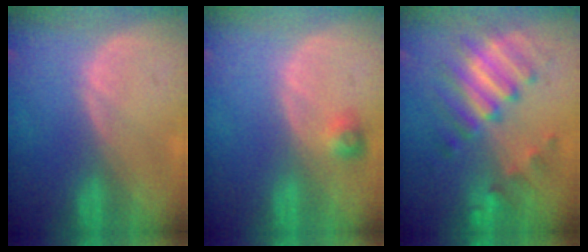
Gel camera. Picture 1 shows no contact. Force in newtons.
{"total": 2.5, "press": 2.3, "slide": 1.0}
{"total": 8.0, "press": 8.0, "slide": 0.2}